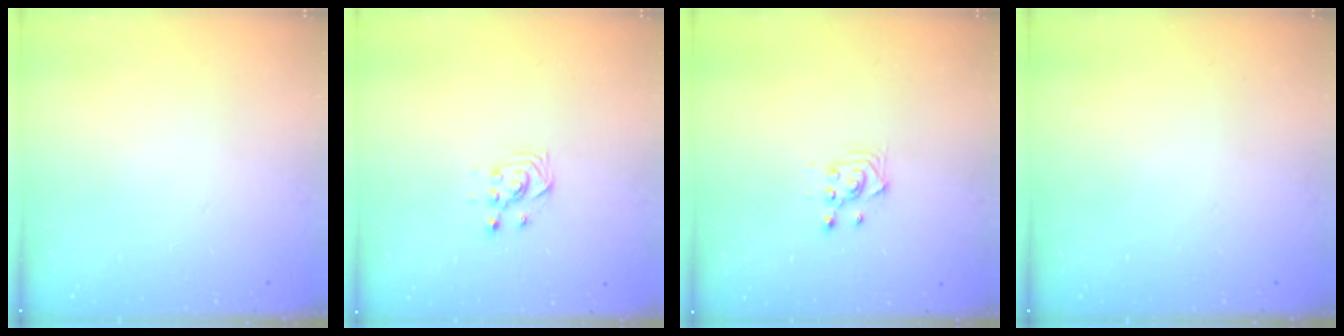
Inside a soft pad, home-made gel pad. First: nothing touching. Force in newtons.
{"total": 2.7, "press": 2.7, "slide": 0.3}
{"total": 3.4, "press": 3.1, "slide": 1.2}
{"total": 0.0}